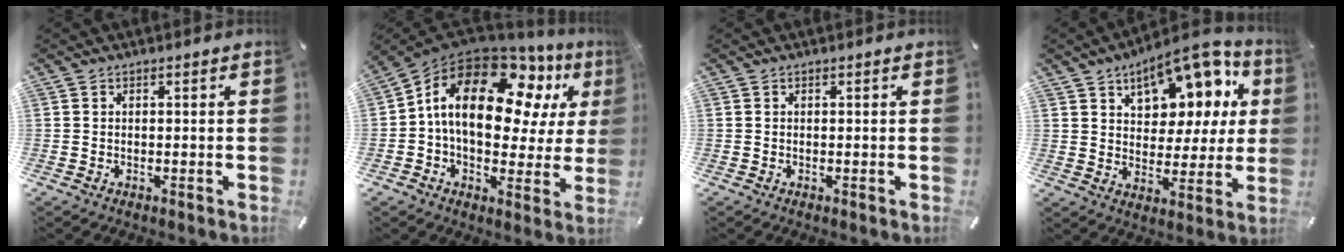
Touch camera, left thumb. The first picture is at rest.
{"total": 20.5, "force": [7.5, 12.2, 14.7], "torque": [-0.257, -0.033, 0.123]}
{"total": 0.0}
{"total": 14.7, "force": [8.8, 8.6, 8.0], "torque": [-0.111, -0.056, 0.154]}